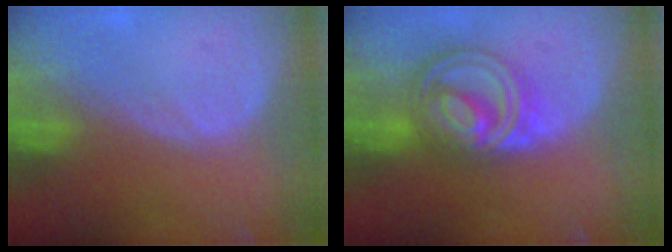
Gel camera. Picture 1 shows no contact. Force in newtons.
{"total": 8.7, "press": 8.7, "slide": 0.6}